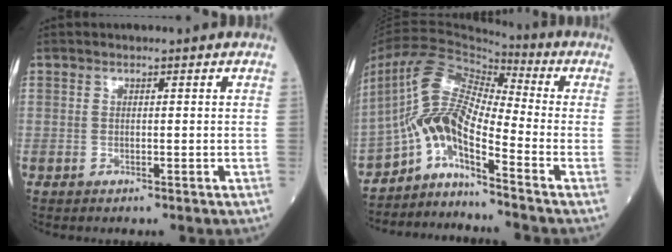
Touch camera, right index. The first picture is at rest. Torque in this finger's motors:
{"motor_torque": [0.58, -0.37, 0.71, 0.21]}